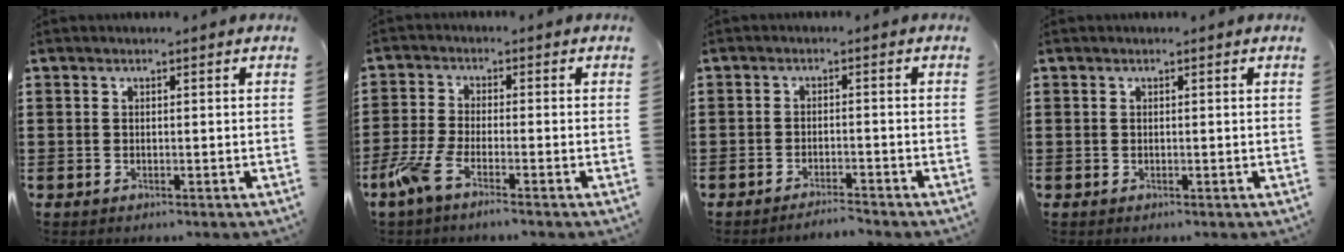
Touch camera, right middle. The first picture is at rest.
{"total": 4.8, "force": [-3.2, 0.7, 3.5], "torque": [-0.094, -0.015, -0.066]}
{"total": 2.2, "force": [-2.2, -0.1, 0.4], "torque": [-0.009, 0.001, -0.045]}
{"total": 0.0}